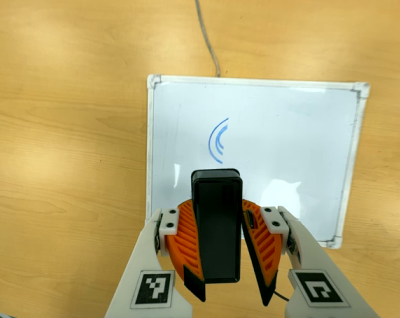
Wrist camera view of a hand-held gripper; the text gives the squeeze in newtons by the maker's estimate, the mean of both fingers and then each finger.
{"total": 9.6, "left": 9.2, "right": 10.0}